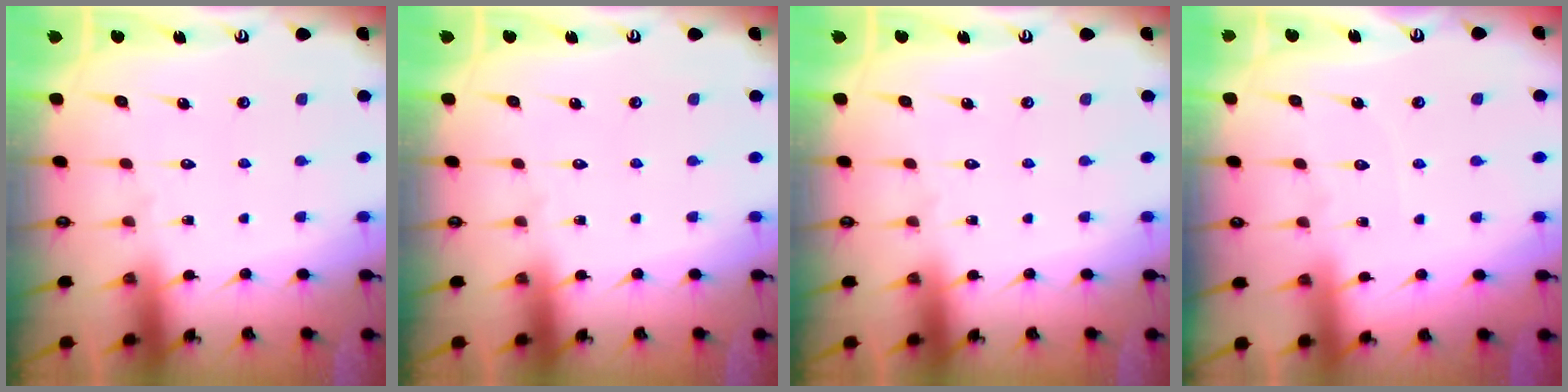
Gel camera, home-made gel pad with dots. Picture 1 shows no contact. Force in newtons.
{"total": 0.0}
{"total": 0.0}
{"total": 2.4, "press": 2.3, "slide": 0.4}